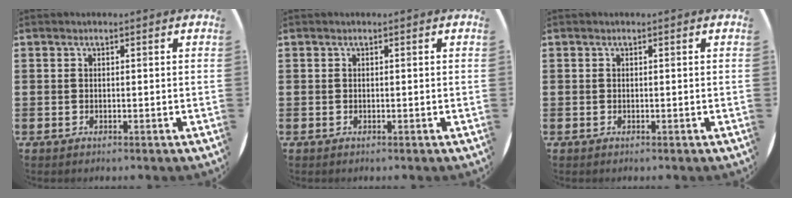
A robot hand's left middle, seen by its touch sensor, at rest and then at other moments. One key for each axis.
{"total": 0.0}
{"total": 0.0}